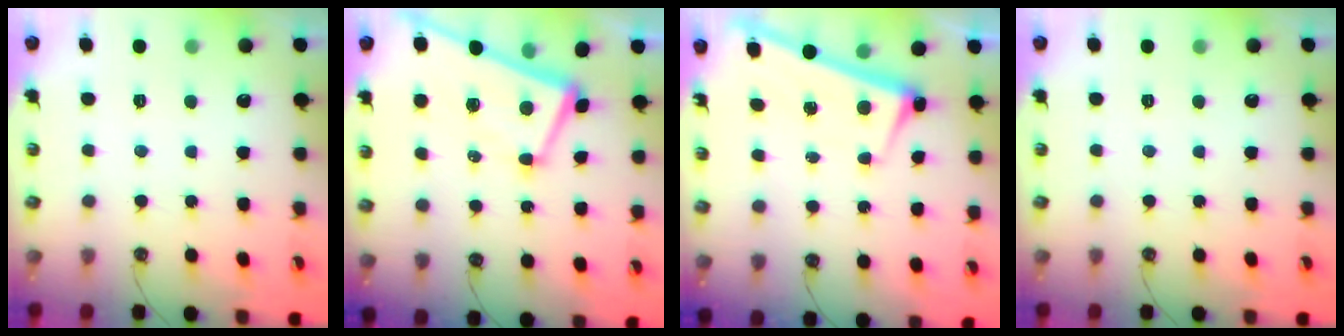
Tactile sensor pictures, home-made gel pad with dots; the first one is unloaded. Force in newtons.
{"total": 2.1, "press": 2.0, "slide": 0.7}
{"total": 2.8, "press": 2.7, "slide": 0.4}
{"total": 0.0}